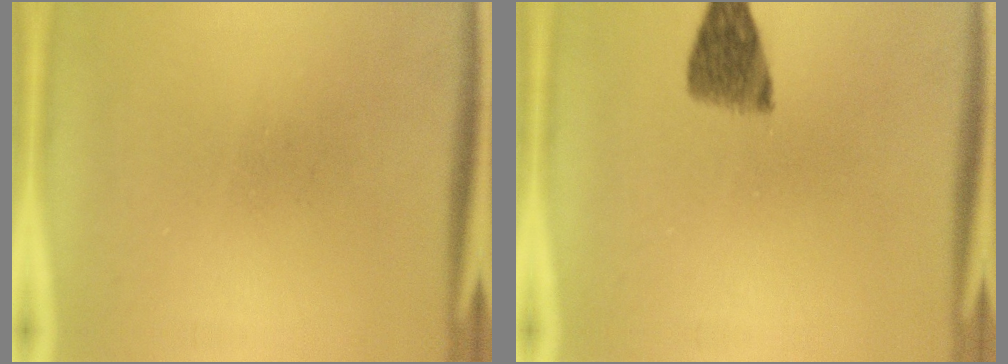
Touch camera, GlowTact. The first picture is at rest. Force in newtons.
{"total": 5.4}